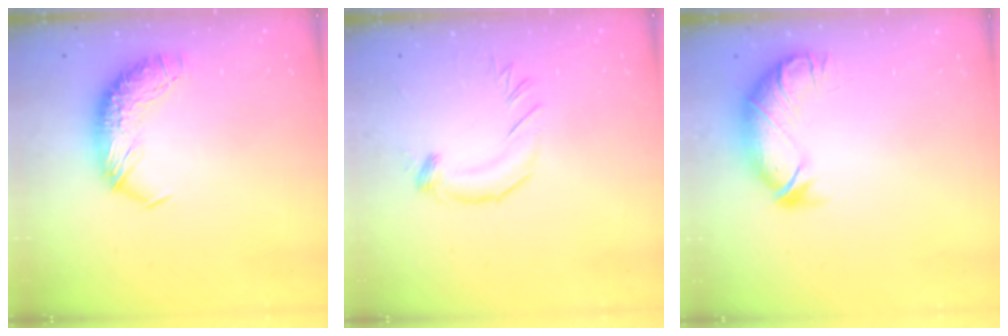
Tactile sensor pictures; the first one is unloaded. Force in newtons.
{"total": 2.5, "press": 2.5, "slide": 0.2}
{"total": 3.7, "press": 3.1, "slide": 2.0}